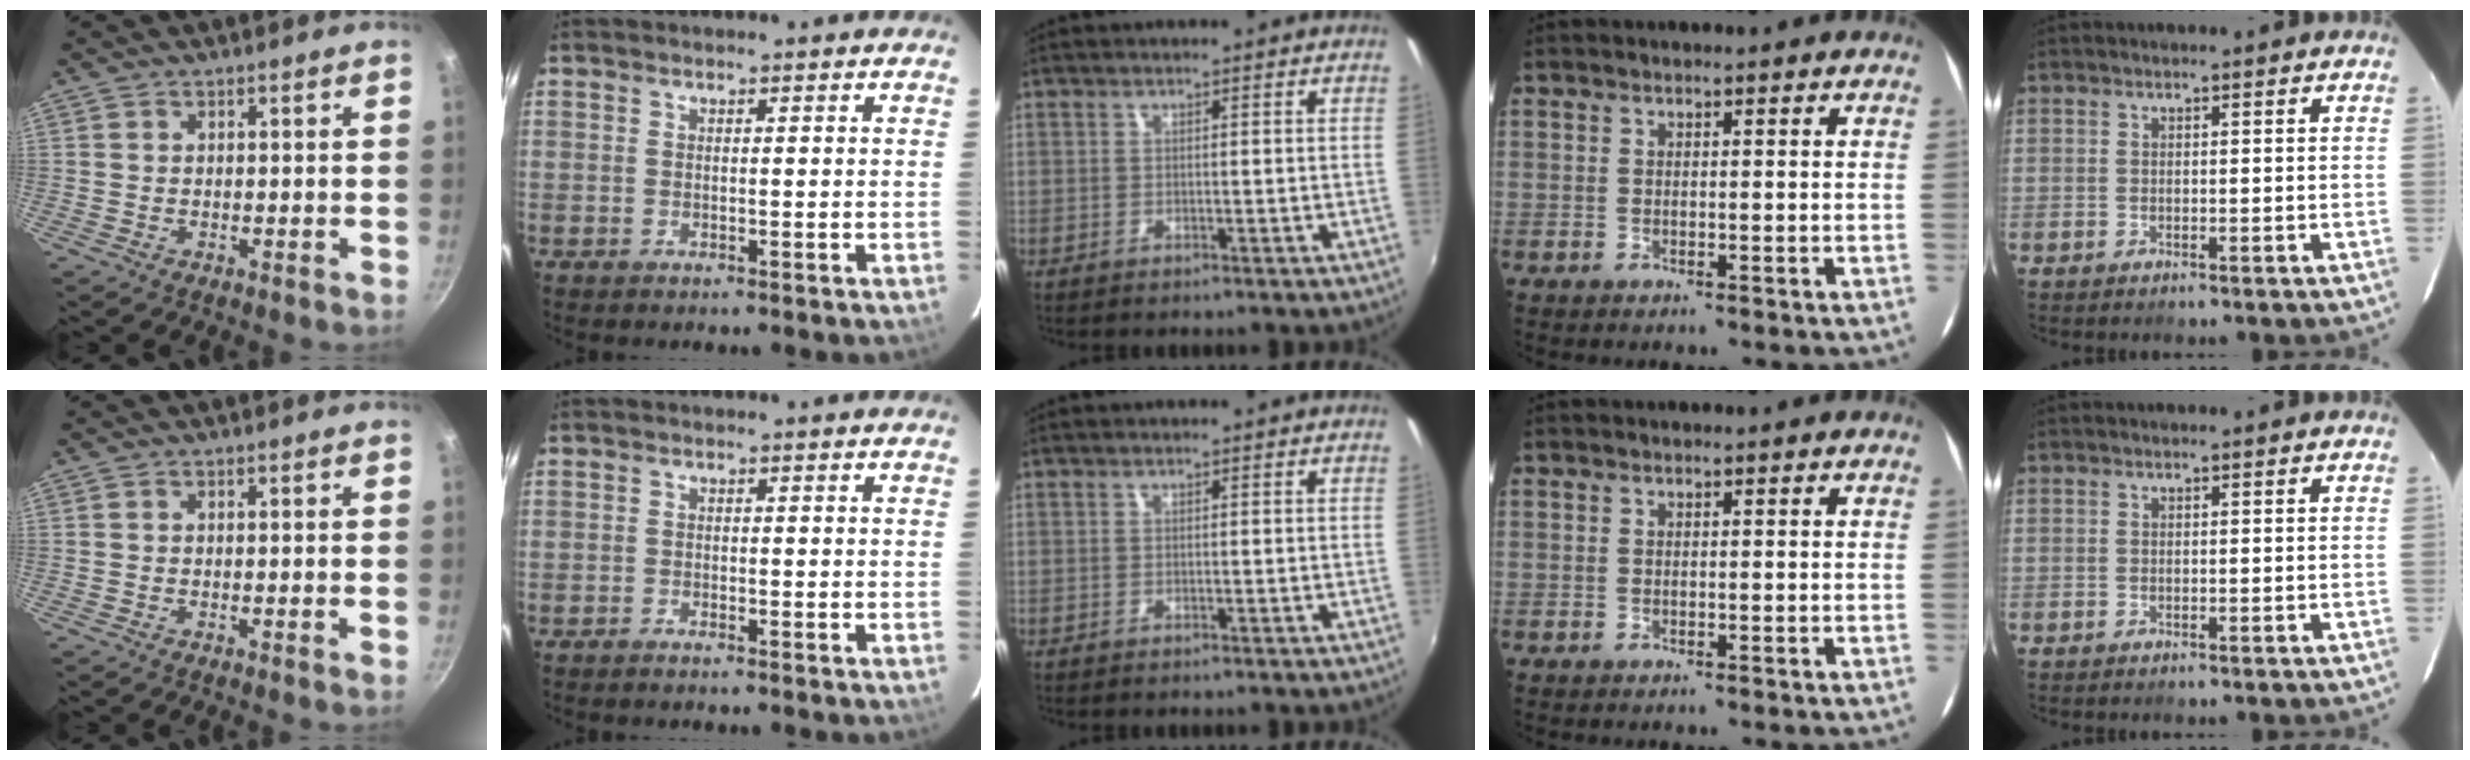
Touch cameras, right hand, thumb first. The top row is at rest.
{"thumb": {"total": 0.6, "force": [-0.2, -0.1, 0.5], "torque": [-0.010, 0.000, -0.005]}, "index": {"total": 0.9, "force": [-0.9, 0.2, 0.2], "torque": [-0.012, 0.000, -0.019]}}